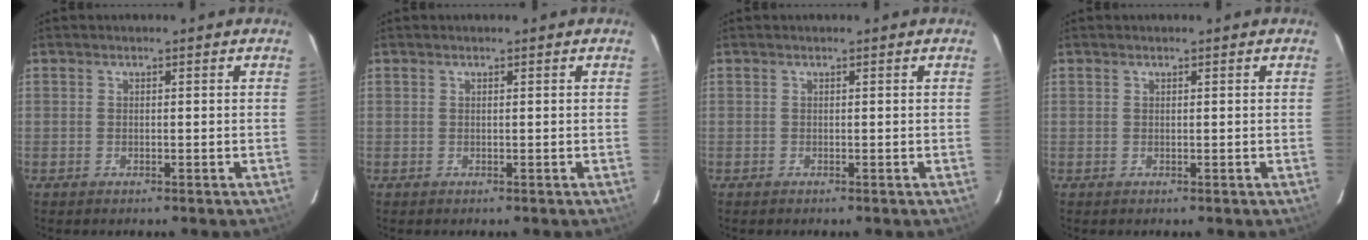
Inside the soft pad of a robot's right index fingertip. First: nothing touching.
{"total": 0.0}
{"total": 0.0}
{"total": 0.0}